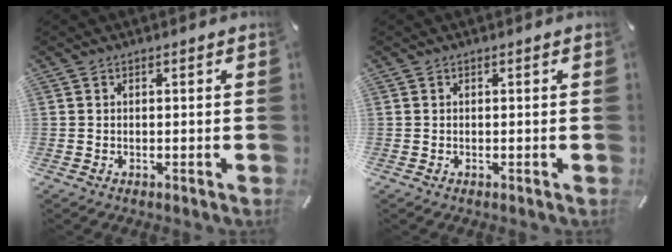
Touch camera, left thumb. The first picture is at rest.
{"total": 0.0}